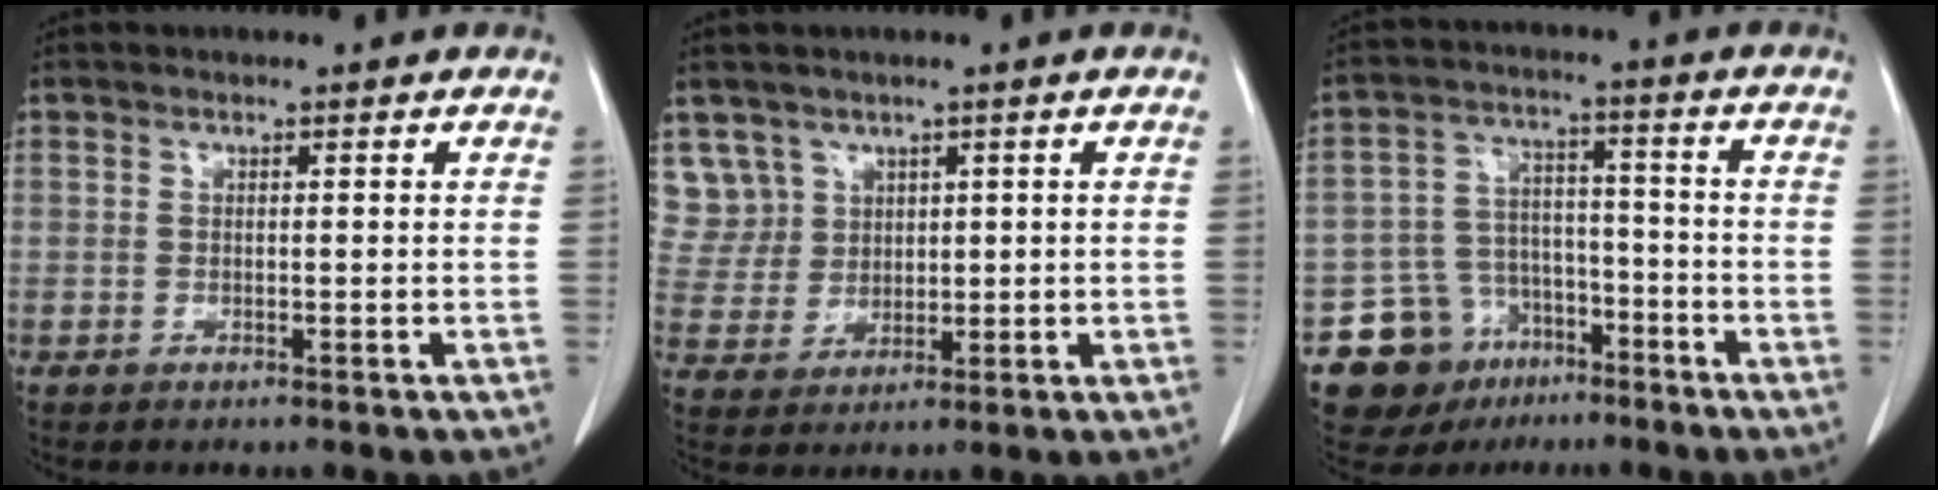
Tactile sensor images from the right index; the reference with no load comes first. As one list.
[{"total": 6.8, "force": [3.9, 5.5, -0.3], "torque": [0.009, 0.010, 0.089]}, {"total": 10.9, "force": [-6.4, 8.5, 2.5], "torque": [-0.046, 0.042, -0.093]}]